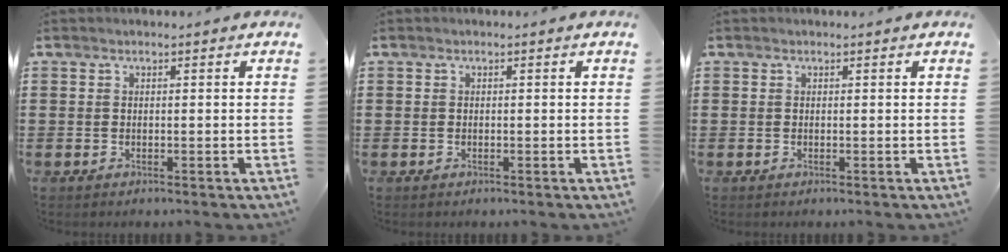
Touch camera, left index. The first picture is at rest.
{"total": 0.0}
{"total": 0.0}